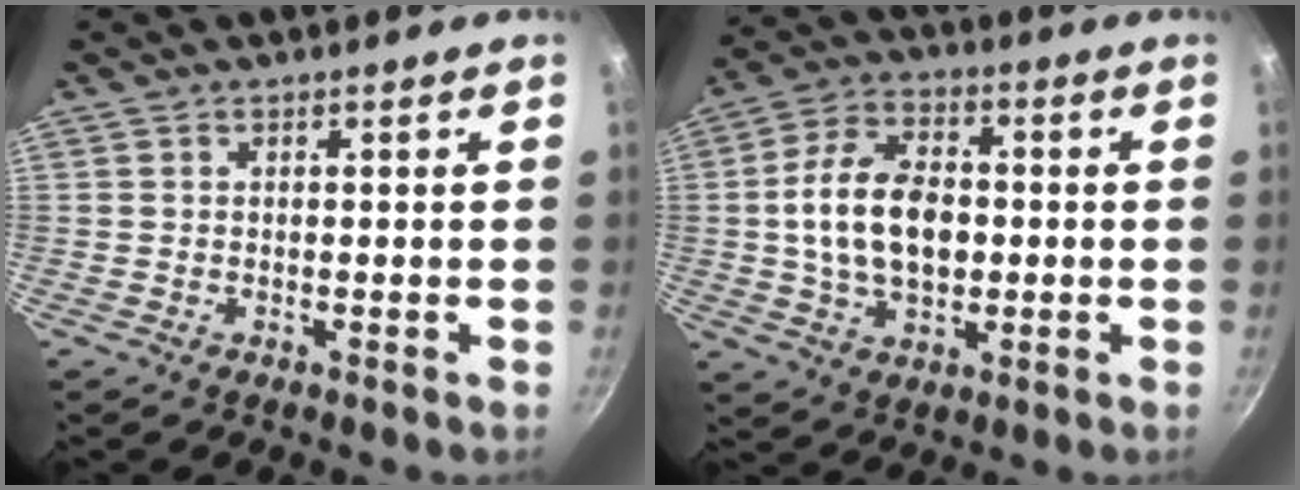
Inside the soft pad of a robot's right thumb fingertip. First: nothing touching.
{"total": 14.3, "force": [0.0, 9.1, 11.1], "torque": [-0.181, 0.019, -0.006]}